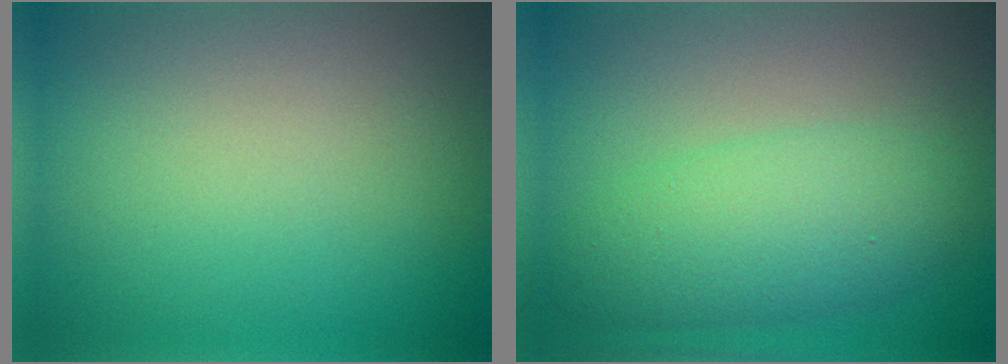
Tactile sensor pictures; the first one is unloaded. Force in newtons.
{"total": 4.9, "press": 4.9, "slide": 0.1}